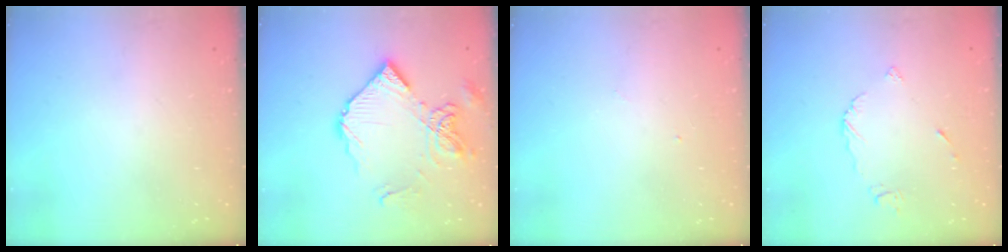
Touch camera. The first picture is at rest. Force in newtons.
{"total": 14.5, "press": 14.4, "slide": 1.4}
{"total": 3.0, "press": 3.0, "slide": 0.4}
{"total": 4.6, "press": 4.6, "slide": 0.0}